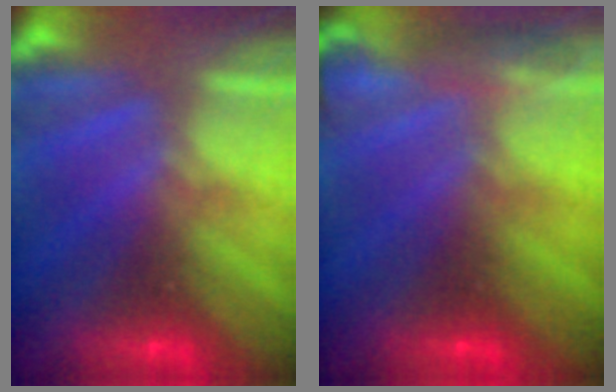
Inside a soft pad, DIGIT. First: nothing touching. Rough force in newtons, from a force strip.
{"total": 4.6}